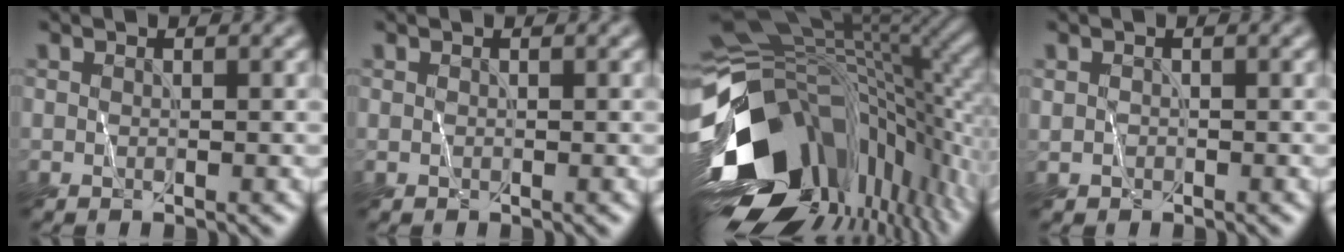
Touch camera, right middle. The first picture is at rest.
{"total": 0.0}
{"total": 17.7, "force": [-4.8, 10.7, 13.2], "torque": [-0.268, -0.033, -0.062]}
{"total": 0.6, "force": [-0.1, 0.6, -0.1], "torque": [0.001, -0.004, 0.004]}